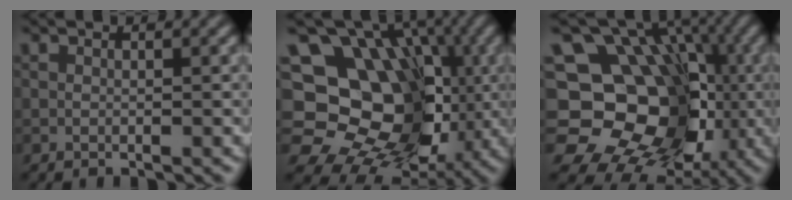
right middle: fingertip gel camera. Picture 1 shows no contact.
{"total": 16.8, "force": [-0.6, 13.9, 9.4], "torque": [-0.135, -0.002, -0.015]}
{"total": 16.2, "force": [-3.1, 13.3, 8.6], "torque": [-0.132, -0.005, -0.067]}